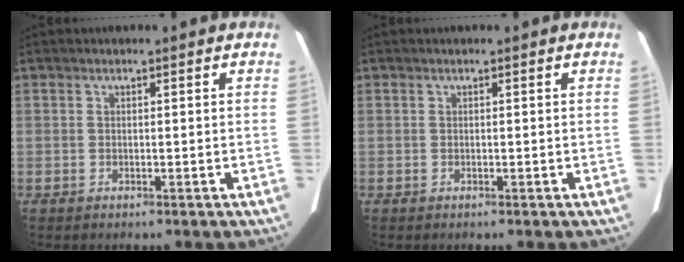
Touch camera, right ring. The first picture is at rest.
{"total": 0.0}